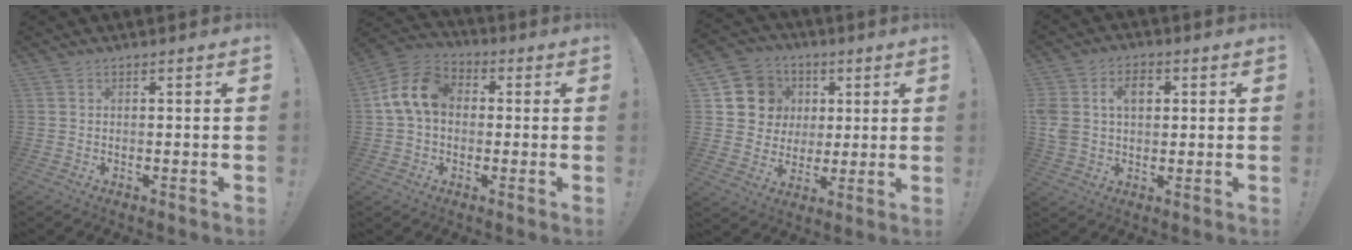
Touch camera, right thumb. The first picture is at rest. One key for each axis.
{"total": 12.3, "fx": 1.6, "fy": 9.1, "fz": 8.1, "tx": -0.149, "ty": 0.023, "tz": 0.037}
{"total": 10.6, "fx": 2.4, "fy": 10.1, "fz": 2.2, "tx": -0.029, "ty": -0.005, "tz": 0.057}
{"total": 8.6, "fx": 2.2, "fy": 6.4, "fz": 5.4, "tx": -0.101, "ty": 0.008, "tz": 0.042}